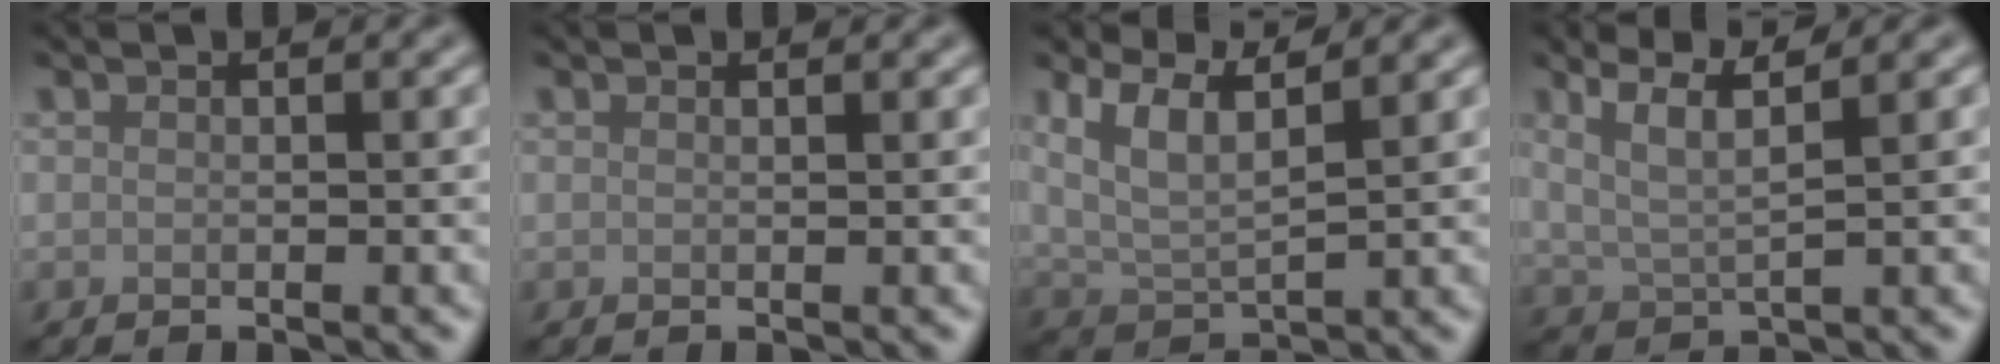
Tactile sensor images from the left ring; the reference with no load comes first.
{"total": 0.5, "force": [0.4, 0.1, 0.3], "torque": [0.000, 0.000, 0.006]}
{"total": 5.9, "force": [3.6, 2.3, 4.1], "torque": [-0.084, 0.008, 0.064]}
{"total": 3.8, "force": [2.1, 1.0, 3.0], "torque": [-0.057, 0.003, 0.041]}